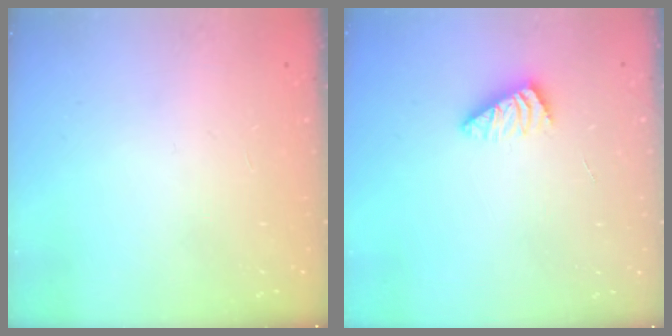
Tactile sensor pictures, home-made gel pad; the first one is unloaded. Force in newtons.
{"total": 2.2, "press": 2.2, "slide": 0.4}